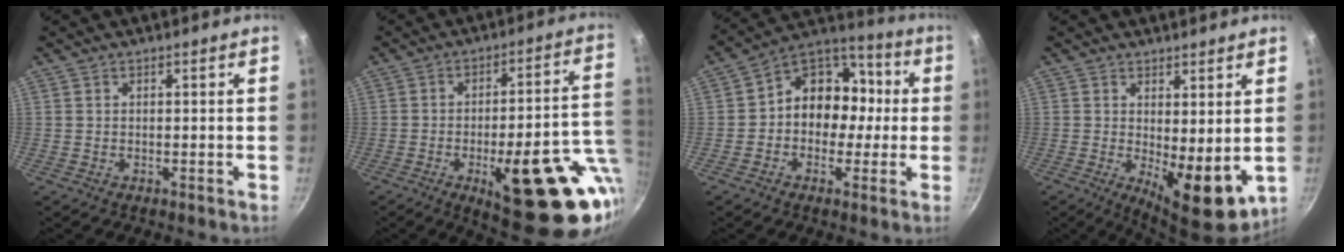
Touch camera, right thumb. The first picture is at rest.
{"total": 23.8, "force": [-6.7, 7.9, 21.4], "torque": [-0.244, 0.012, -0.079]}
{"total": 13.1, "force": [-0.7, 10.8, 7.3], "torque": [-0.051, 0.046, -0.034]}
{"total": 9.3, "force": [0.3, 3.6, 8.6], "torque": [-0.104, -0.022, 0.014]}